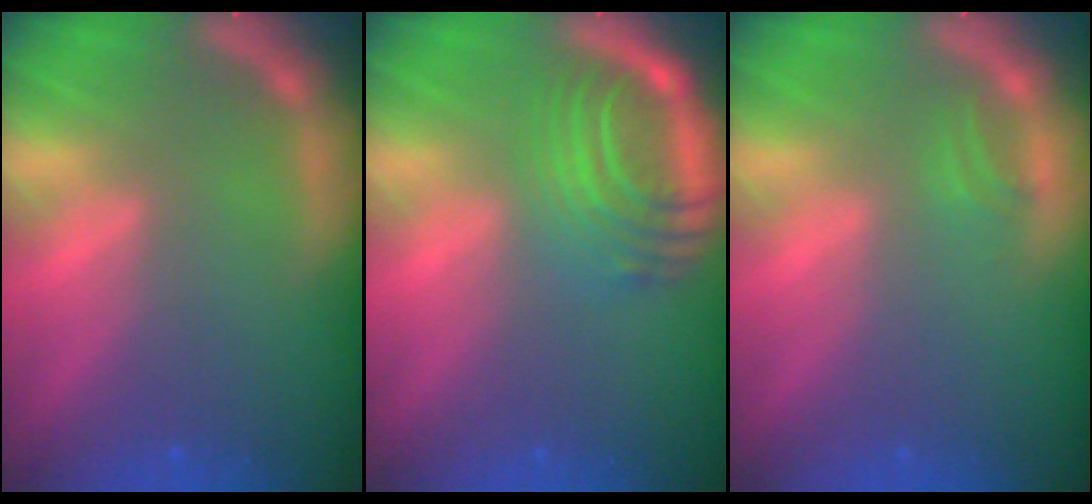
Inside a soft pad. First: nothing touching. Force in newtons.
{"total": 7.1}
{"total": 0.9}